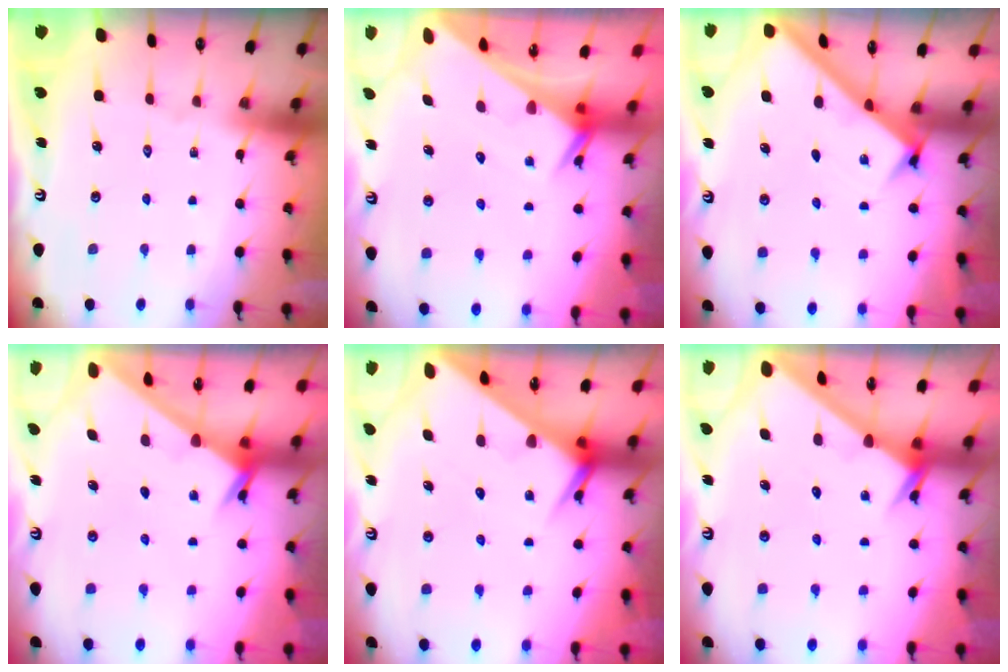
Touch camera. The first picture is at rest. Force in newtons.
{"total": 2.6, "press": 2.6, "slide": 0.1}
{"total": 2.4, "press": 2.4, "slide": 0.3}
{"total": 2.3, "press": 2.3, "slide": 0.2}
{"total": 5.7, "press": 5.7, "slide": 0.5}
{"total": 2.5, "press": 2.5, "slide": 0.3}